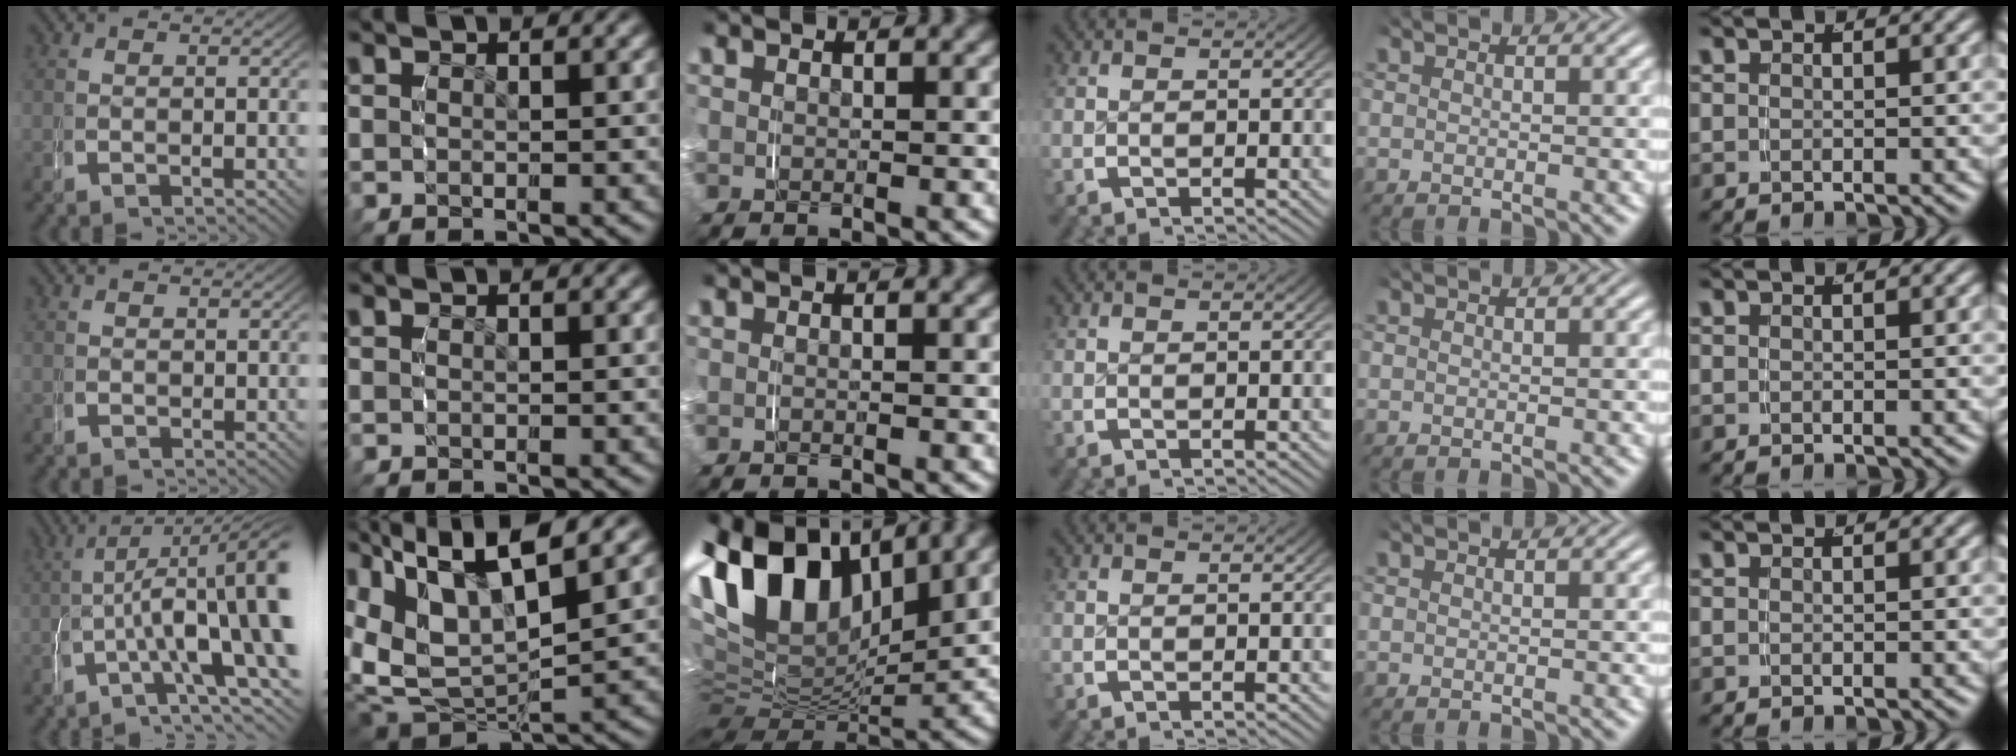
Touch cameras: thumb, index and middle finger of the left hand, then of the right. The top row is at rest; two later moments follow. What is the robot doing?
{"motion": "grasp_and_lifting", "object": "keyboard"}